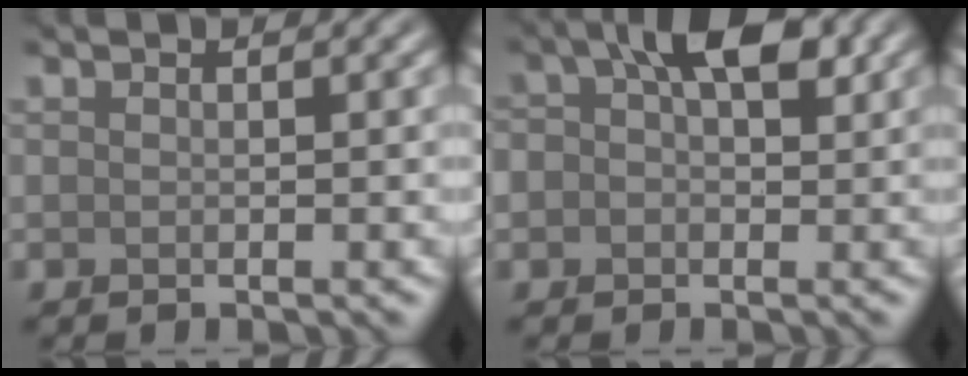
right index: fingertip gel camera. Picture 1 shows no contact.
{"total": 6.3, "force": [1.9, 3.9, 4.6], "torque": [-0.063, 0.017, 0.013]}